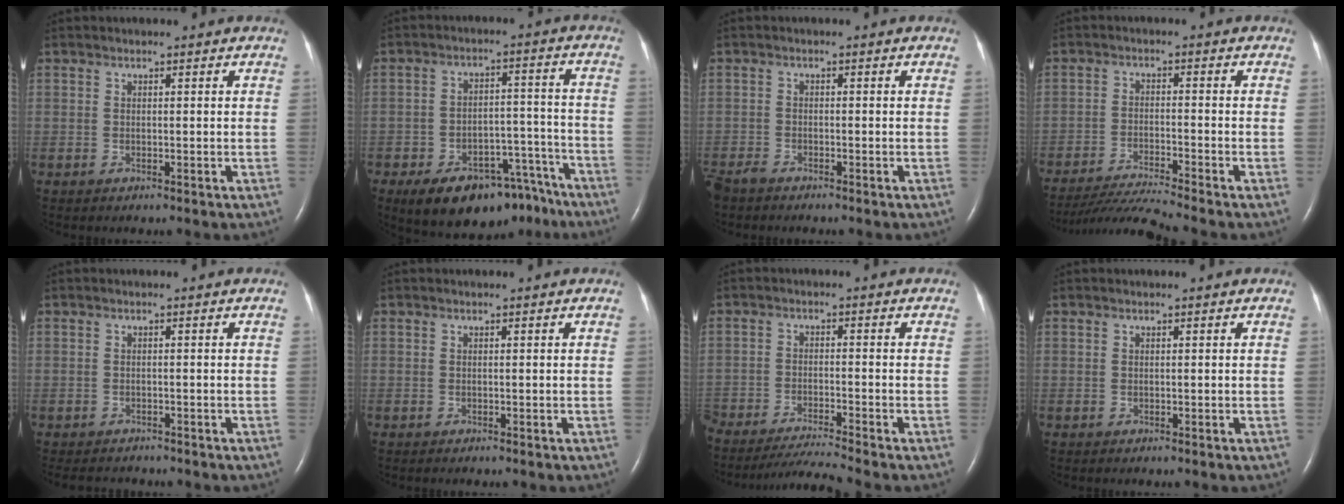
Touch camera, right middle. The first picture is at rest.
{"total": 16.7, "force": [-12.4, 7.4, 8.4], "torque": [-0.099, 0.031, -0.178]}
{"total": 3.2, "force": [-2.8, 0.9, 1.2], "torque": [-0.025, -0.008, -0.053]}
{"total": 8.4, "force": [-7.7, -2.3, 2.4], "torque": [-0.040, -0.021, -0.141]}
{"total": 5.6, "force": [-5.0, 1.8, 1.7], "torque": [-0.023, -0.004, -0.069]}
{"total": 0.0}
{"total": 7.5, "force": [-6.9, -1.7, 2.3], "torque": [-0.035, -0.015, -0.126]}
{"total": 0.0}